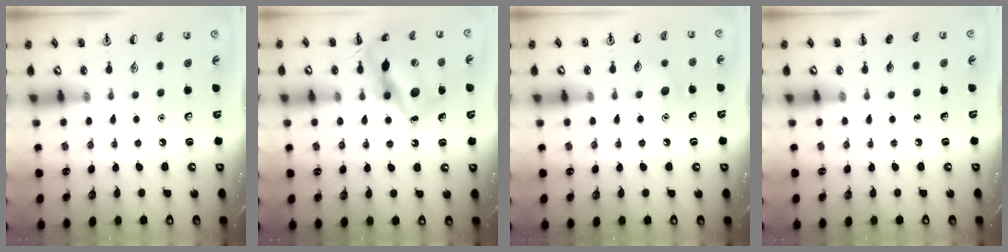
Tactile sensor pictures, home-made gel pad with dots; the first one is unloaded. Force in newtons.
{"total": 14.9, "press": 14.6, "slide": 2.9}
{"total": 6.8, "press": 6.5, "slide": 2.0}
{"total": 0.0}